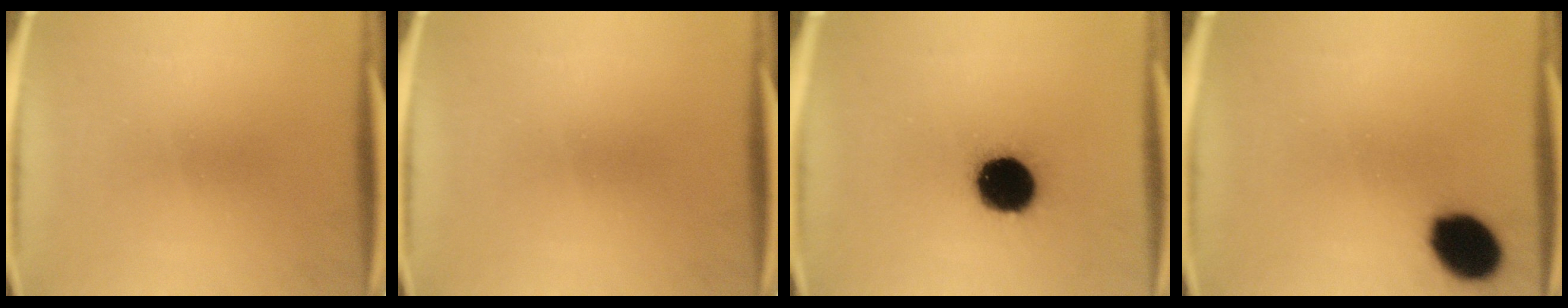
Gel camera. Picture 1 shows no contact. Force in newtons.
{"total": 0.0}
{"total": 16.2}
{"total": 12.2}